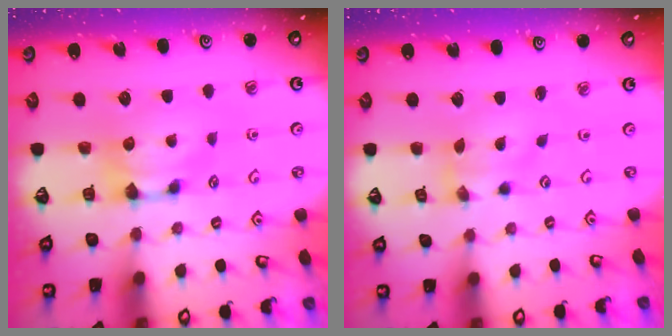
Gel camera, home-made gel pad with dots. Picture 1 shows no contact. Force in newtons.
{"total": 1.3, "press": 0.3, "slide": 1.2}